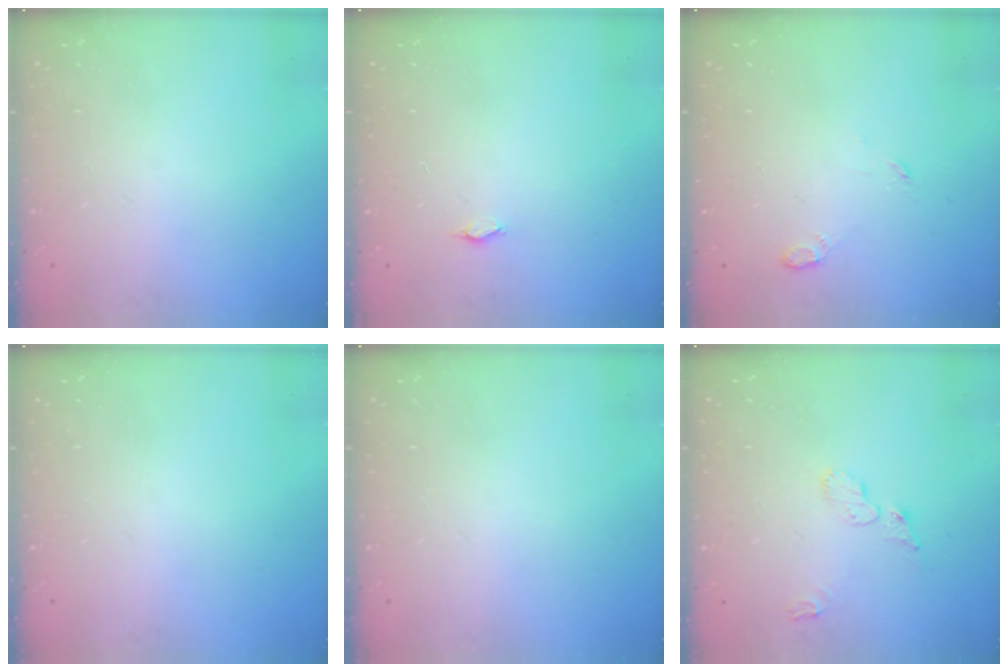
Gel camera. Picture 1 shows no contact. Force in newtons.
{"total": 12.3, "press": 4.2, "slide": 11.6}
{"total": 3.6, "press": 3.5, "slide": 0.7}
{"total": 0.0}
{"total": 0.0}
{"total": 5.4, "press": 5.4, "slide": 0.2}